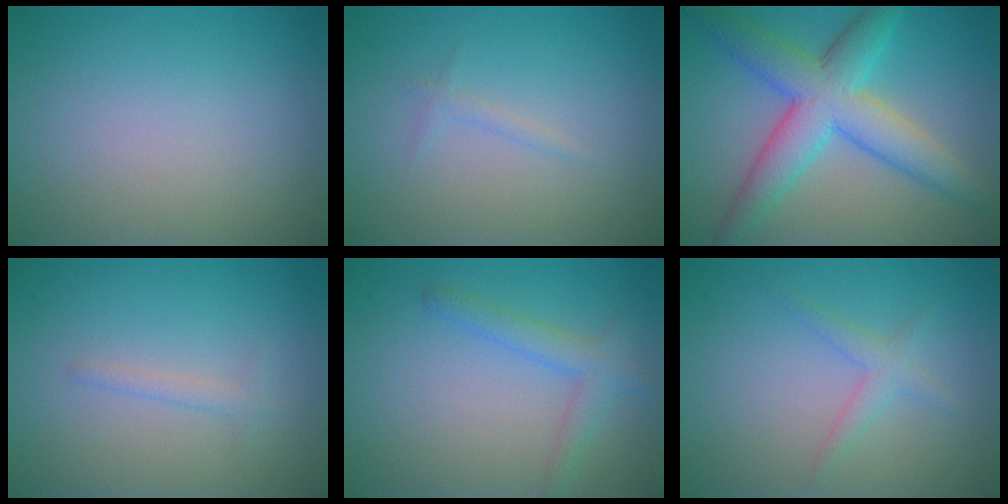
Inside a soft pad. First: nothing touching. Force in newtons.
{"total": 0.7, "press": 0.7, "slide": 0.1}
{"total": 7.6, "press": 7.5, "slide": 0.3}
{"total": 1.0, "press": 1.0, "slide": 0.0}
{"total": 2.5, "press": 2.5, "slide": 0.1}
{"total": 1.7, "press": 1.7, "slide": 0.1}